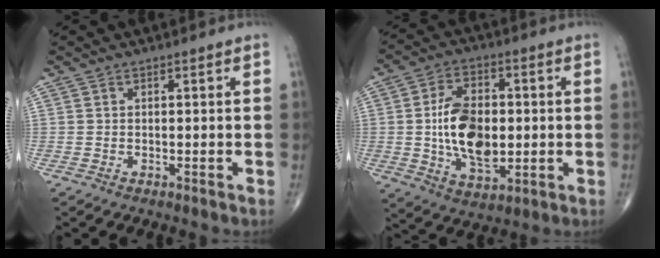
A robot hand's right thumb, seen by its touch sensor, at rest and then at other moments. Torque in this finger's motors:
{"motor_torque": [1.72, 1.83, 1.64, -0.05, 0.14]}